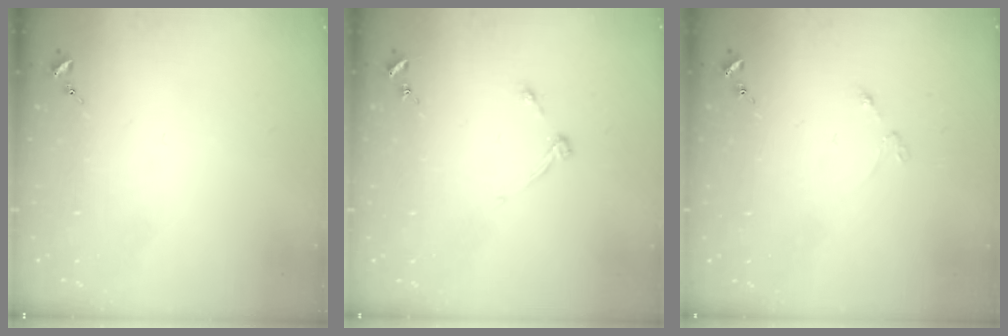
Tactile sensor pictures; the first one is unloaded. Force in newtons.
{"total": 4.0, "press": 4.0, "slide": 0.5}
{"total": 2.3, "press": 2.3, "slide": 0.3}